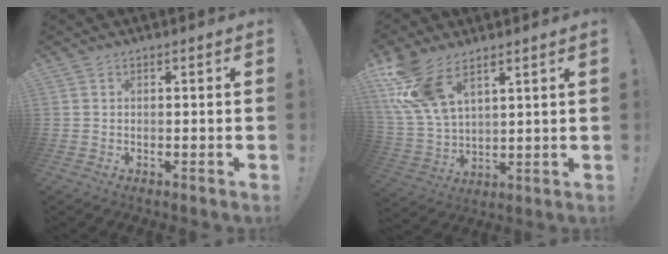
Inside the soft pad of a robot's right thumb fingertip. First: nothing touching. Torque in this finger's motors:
{"motor_torque": [0.31, 0.52, 0.53, 0.25, 0.13]}